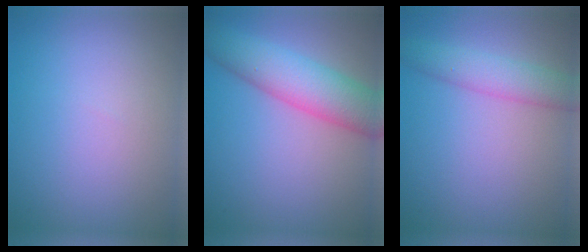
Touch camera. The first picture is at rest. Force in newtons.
{"total": 6.8, "press": 6.8, "slide": 0.3}
{"total": 3.5, "press": 3.5, "slide": 0.1}